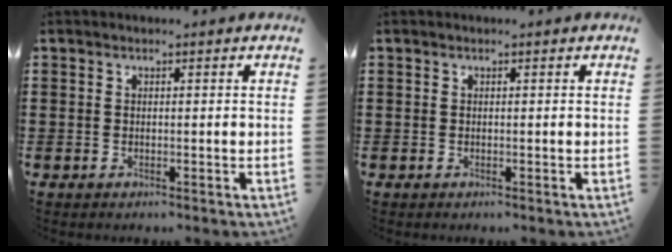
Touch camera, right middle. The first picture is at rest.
{"total": 0.0}